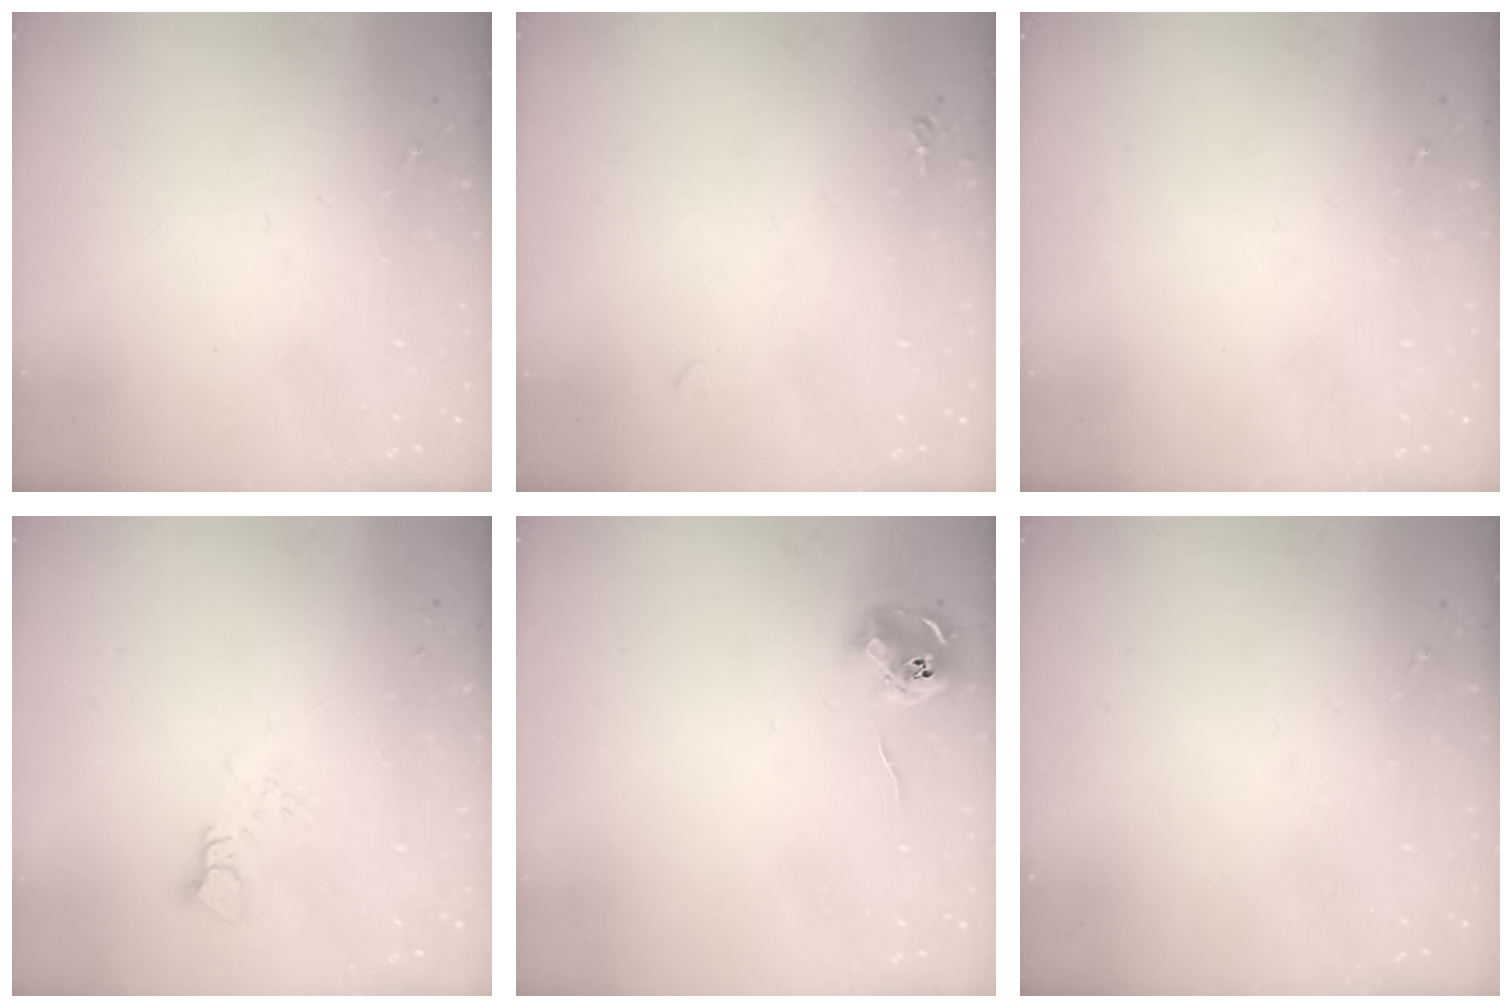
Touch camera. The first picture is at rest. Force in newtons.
{"total": 3.8, "press": 3.8, "slide": 0.6}
{"total": 0.0}
{"total": 3.4, "press": 3.4, "slide": 0.2}
{"total": 8.8, "press": 8.8, "slide": 0.1}
{"total": 0.0}